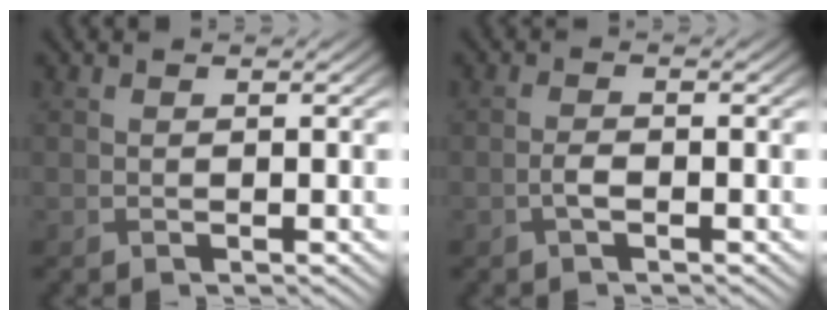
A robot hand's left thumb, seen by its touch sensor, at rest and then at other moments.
{"total": 1.5, "force": [-0.6, 0.5, 1.3], "torque": [-0.030, 0.002, -0.014]}